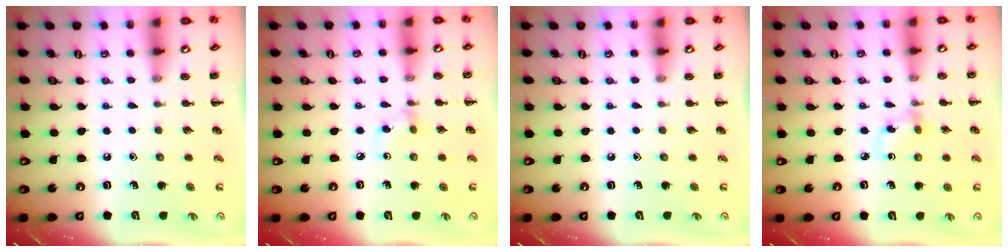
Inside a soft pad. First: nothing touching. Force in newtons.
{"total": 2.9, "press": 2.8, "slide": 0.7}
{"total": 0.0}
{"total": 3.1, "press": 2.9, "slide": 1.1}